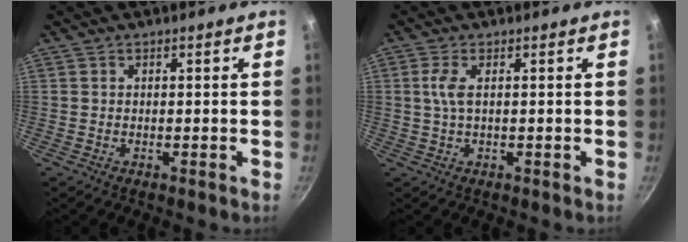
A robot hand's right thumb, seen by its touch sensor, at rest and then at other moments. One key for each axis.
{"total": 3.1, "fx": 0.4, "fy": 1.0, "fz": 2.9, "tx": -0.069, "ty": 0.003, "tz": 0.010}